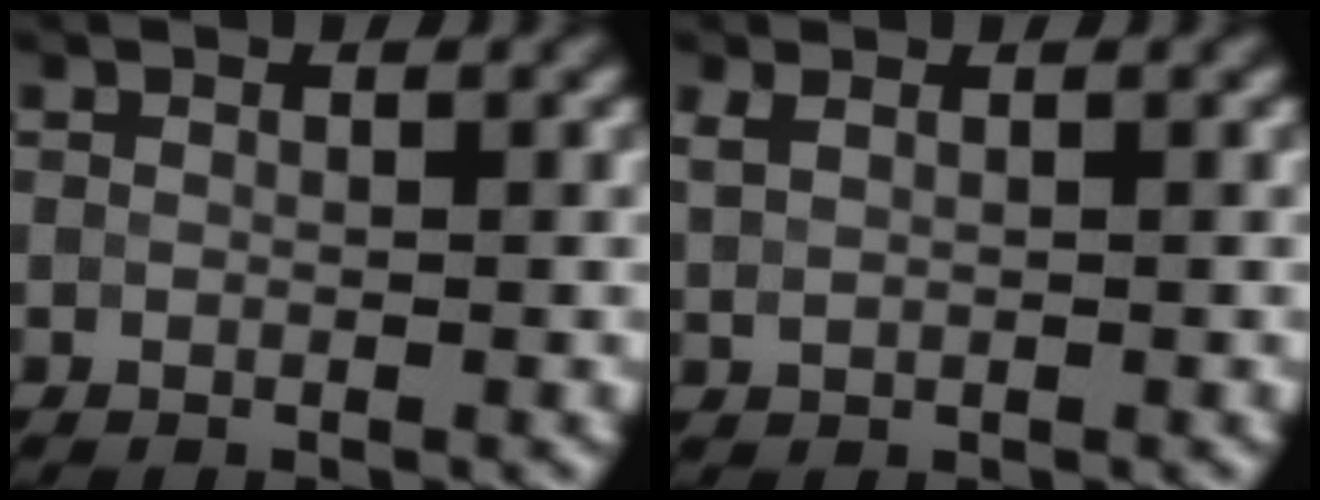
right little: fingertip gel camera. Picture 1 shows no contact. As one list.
[{"total": 1.1, "force": [0.7, 0.4, 0.7], "torque": [-0.018, 0.000, 0.019]}]